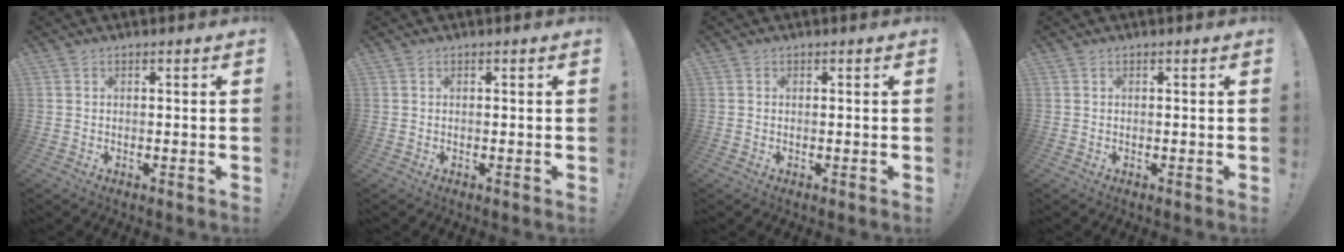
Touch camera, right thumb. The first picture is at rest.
{"total": 0.0}
{"total": 0.0}
{"total": 0.0}